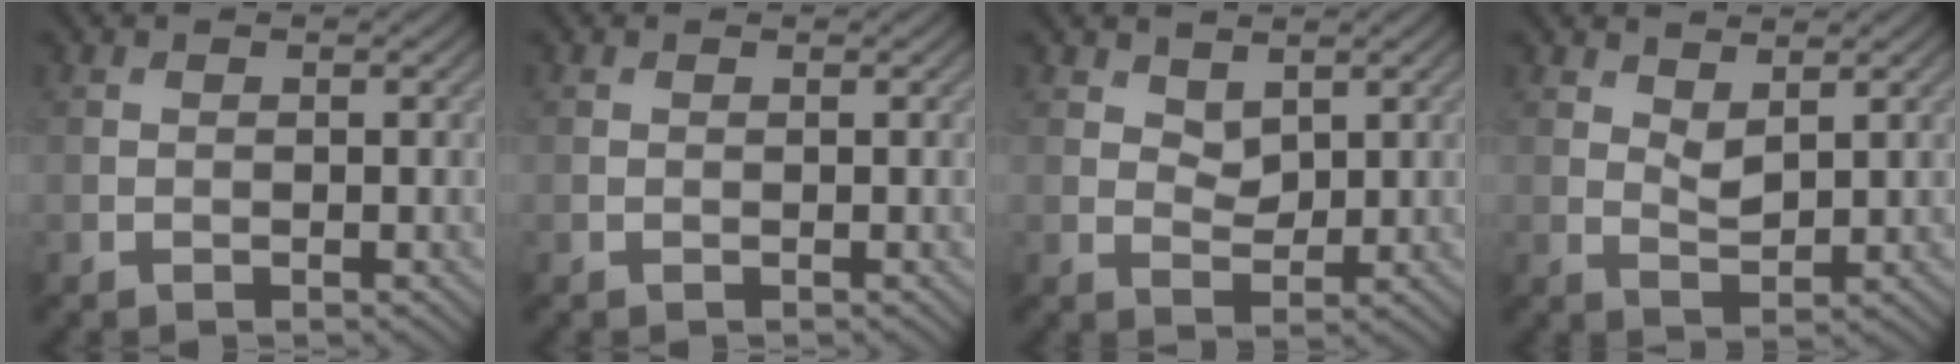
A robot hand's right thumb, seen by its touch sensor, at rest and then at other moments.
{"total": 0.0}
{"total": 2.6, "force": [1.8, 1.5, 1.3], "torque": [-0.029, -0.005, 0.030]}
{"total": 2.5, "force": [1.7, 0.9, 1.5], "torque": [-0.033, -0.006, 0.034]}